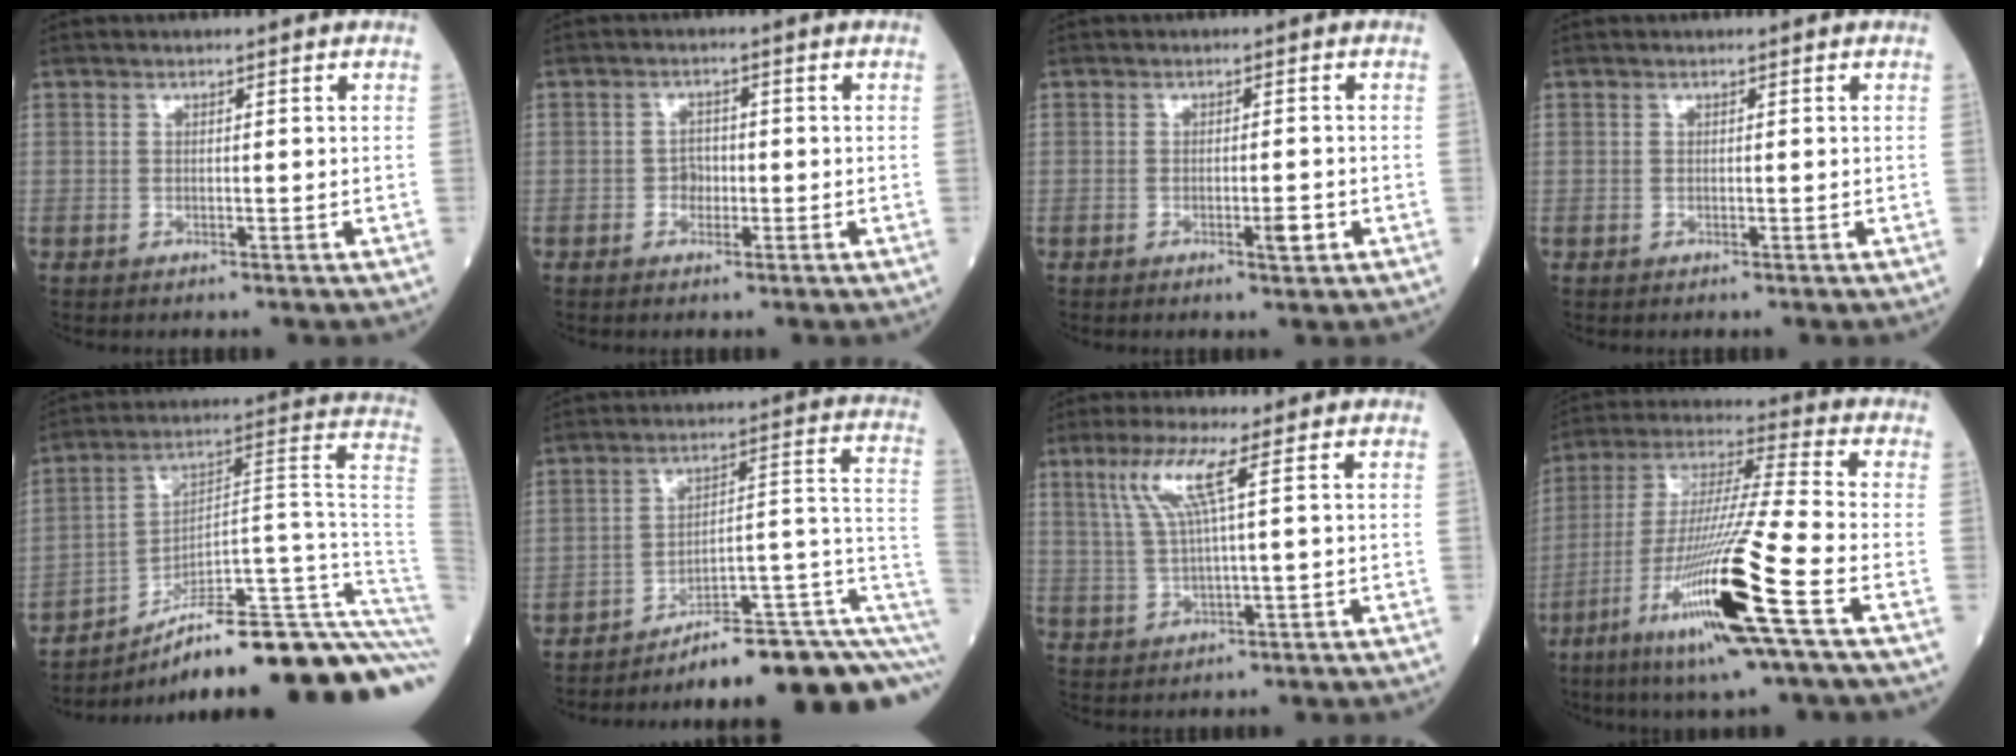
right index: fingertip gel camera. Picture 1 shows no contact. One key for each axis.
{"total": 1.8, "fx": -0.5, "fy": 1.4, "fz": 1.0, "tx": -0.011, "ty": 0.007, "tz": -0.006}
{"total": 2.0, "fx": -0.7, "fy": 0.4, "fz": 1.9, "tx": -0.028, "ty": -0.001, "tz": -0.008}
{"total": 0.0}
{"total": 28.7, "fx": -22.0, "fy": 1.6, "fz": 18.3, "tx": -0.132, "ty": 0.032, "tz": -0.315}
{"total": 15.2, "fx": -9.1, "fy": 2.1, "fz": 11.9, "tx": -0.100, "ty": 0.069, "tz": -0.124}
{"total": 6.4, "fx": 2.7, "fy": -0.5, "fz": 5.8, "tx": -0.125, "ty": 0.007, "tz": 0.061}
{"total": 19.5, "fx": -8.0, "fy": -0.8, "fz": 17.7, "tx": -0.365, "ty": -0.035, "tz": -0.152}